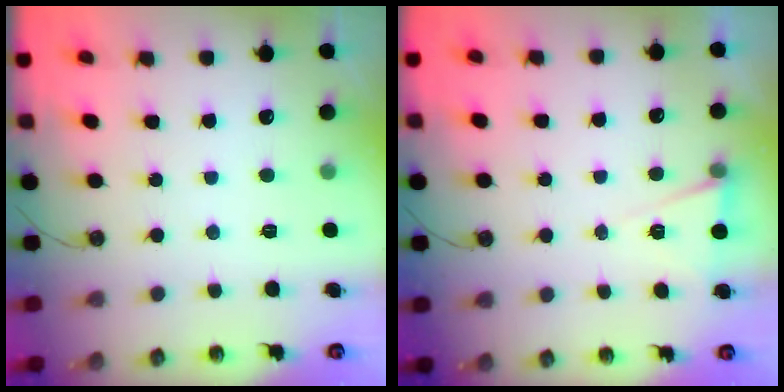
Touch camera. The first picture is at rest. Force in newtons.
{"total": 5.7, "press": 3.3, "slide": 4.6}